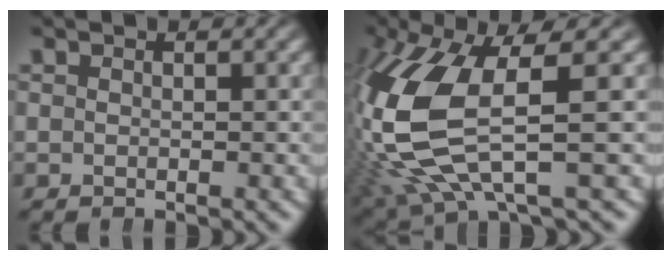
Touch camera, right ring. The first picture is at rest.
{"total": 11.1, "force": [-0.5, 6.2, 9.2], "torque": [-0.225, -0.029, 0.013]}